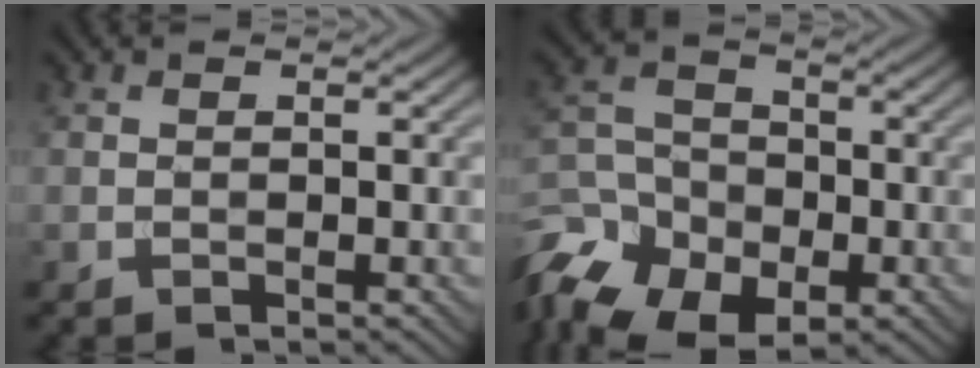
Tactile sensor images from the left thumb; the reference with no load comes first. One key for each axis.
{"total": 16.2, "fx": -9.5, "fy": 11.5, "fz": 6.4, "tx": -0.162, "ty": -0.058, "tz": -0.155}